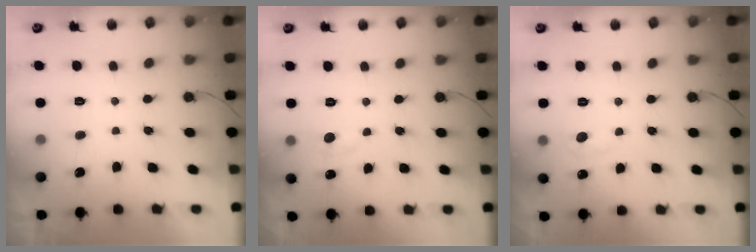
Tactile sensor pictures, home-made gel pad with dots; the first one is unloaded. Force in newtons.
{"total": 5.6, "press": 5.5, "slide": 0.7}
{"total": 5.8, "press": 5.7, "slide": 0.8}